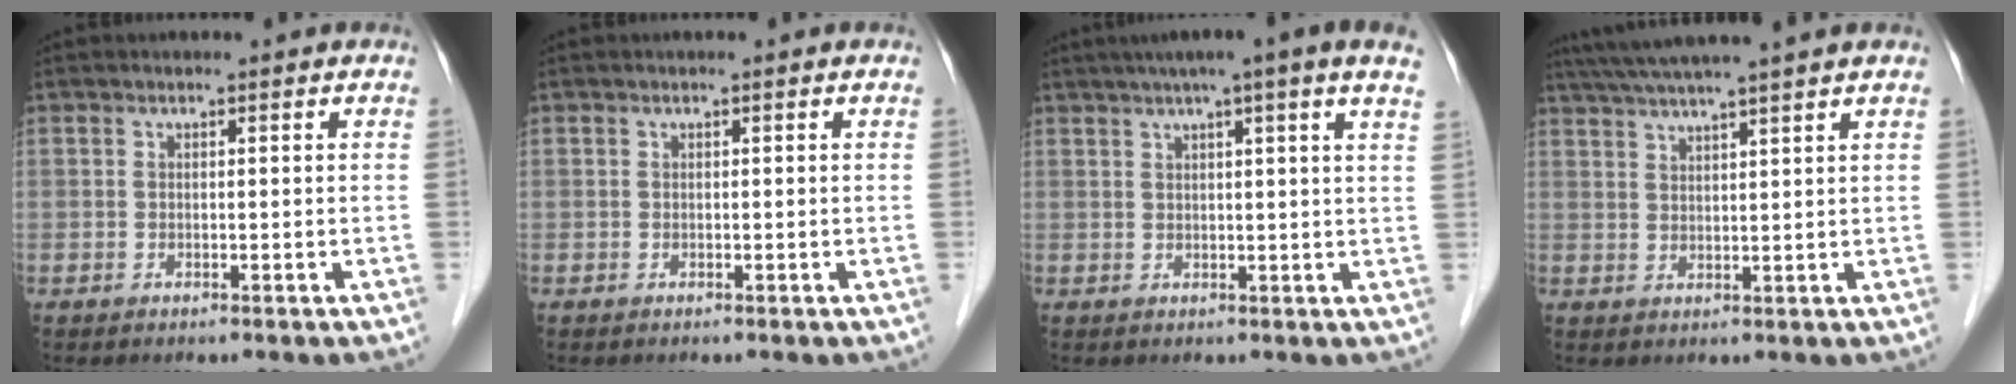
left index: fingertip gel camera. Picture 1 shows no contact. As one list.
[{"total": 0.0}, {"total": 12.0, "force": [8.5, -0.6, 8.4], "torque": [-0.126, 0.034, 0.098]}, {"total": 10.2, "force": [8.7, -1.2, 5.2], "torque": [-0.089, 0.027, 0.129]}]